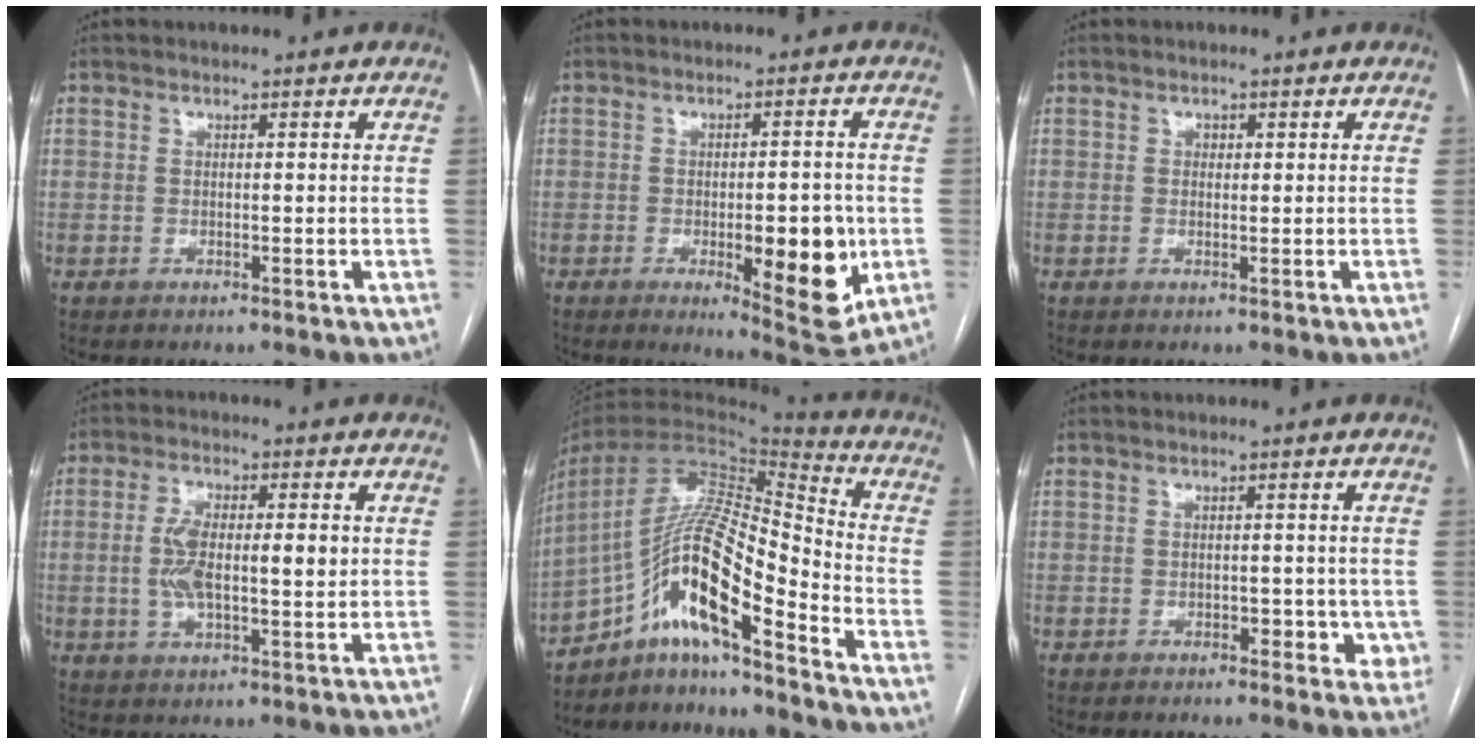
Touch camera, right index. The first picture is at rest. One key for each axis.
{"total": 11.5, "fx": -2.9, "fy": 3.3, "fz": 10.7, "tx": -0.136, "ty": -0.008, "tz": -0.029}
{"total": 0.8, "fx": 0.3, "fy": 0.7, "fz": 0.4, "tx": -0.002, "ty": 0.002, "tz": 0.003}
{"total": 9.0, "fx": 0.4, "fy": 3.1, "fz": 8.4, "tx": -0.161, "ty": 0.014, "tz": 0.009}
{"total": 16.3, "fx": -10.0, "fy": 2.2, "fz": 12.7, "tx": -0.237, "ty": 0.014, "tz": -0.175}
{"total": 3.8, "fx": -1.0, "fy": 2.4, "fz": 2.8, "tx": -0.021, "ty": 0.006, "tz": -0.009}